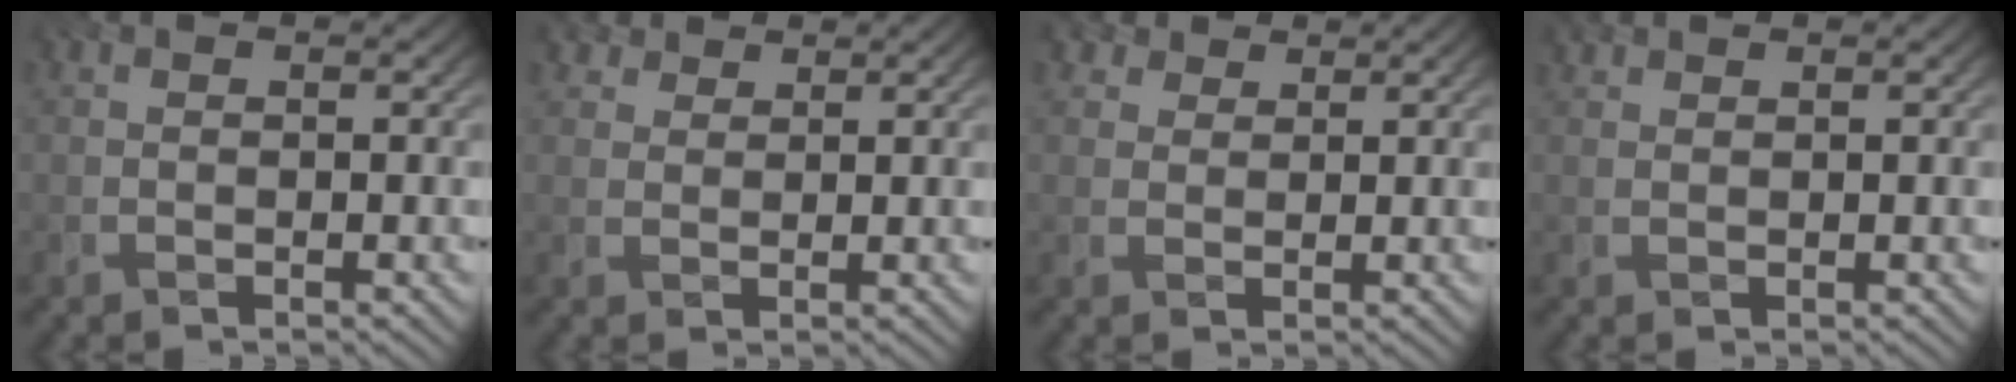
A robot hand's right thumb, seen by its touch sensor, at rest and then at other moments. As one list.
[{"total": 3.0, "force": [2.3, 1.7, 0.9], "torque": [-0.024, -0.003, 0.047]}, {"total": 3.4, "force": [2.5, 2.1, 1.1], "torque": [-0.029, -0.003, 0.049]}, {"total": 1.3, "force": [1.2, 0.4, 0.4], "torque": [-0.010, 0.001, 0.020]}]